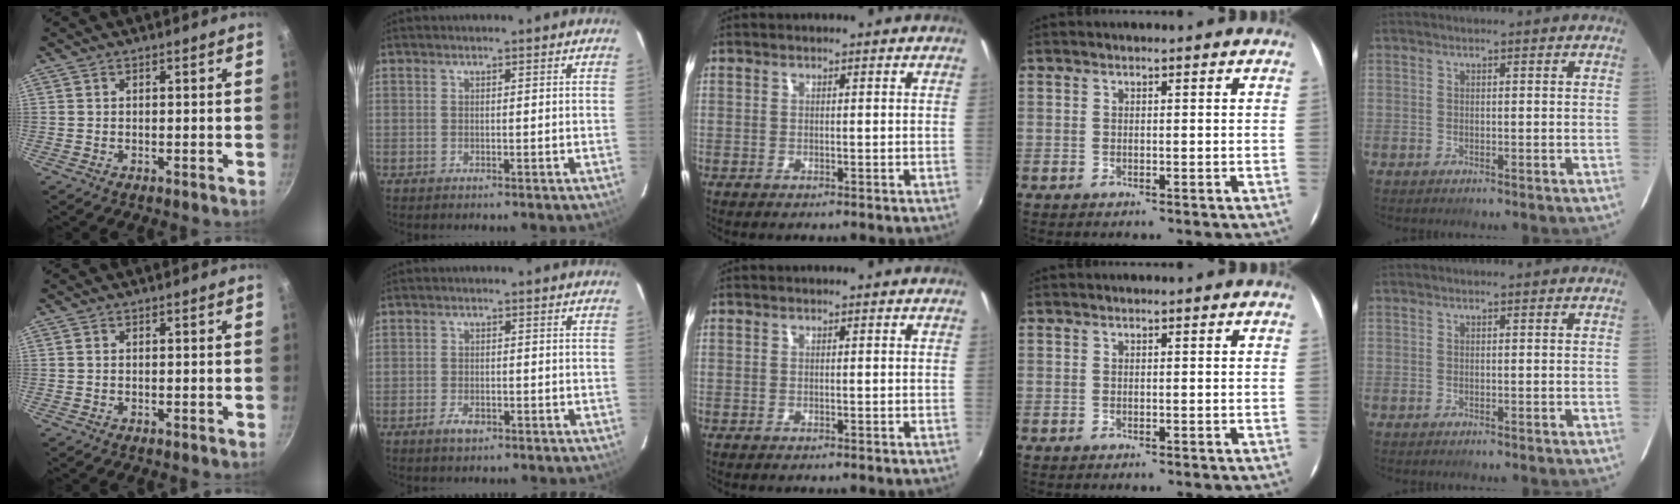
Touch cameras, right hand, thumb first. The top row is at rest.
{"index": {"total": 2.9, "force": [-1.7, 1.4, 1.9], "torque": [-0.041, -0.002, -0.029]}}